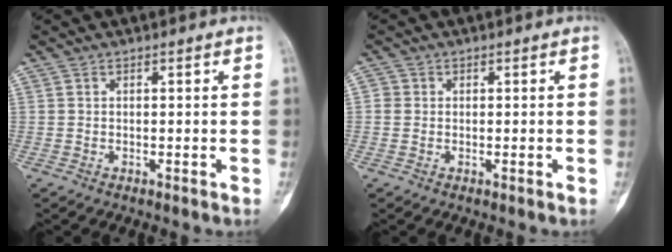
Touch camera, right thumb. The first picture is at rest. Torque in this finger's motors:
{"motor_torque": [-0.34, 0.43, 0.04, -0.13, -0.07]}